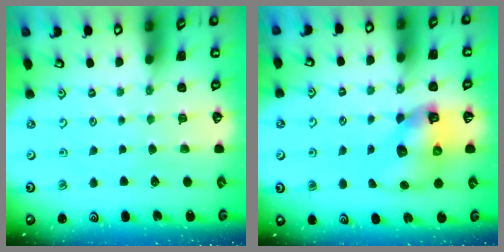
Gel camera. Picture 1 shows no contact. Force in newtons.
{"total": 10.6, "press": 10.5, "slide": 1.3}